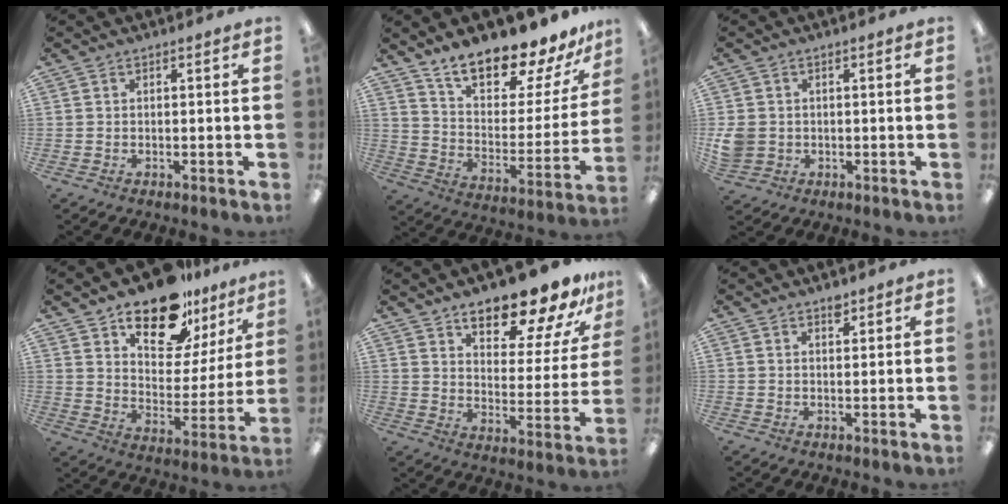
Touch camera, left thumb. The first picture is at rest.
{"total": 17.2, "force": [15.3, 4.7, 6.2], "torque": [-0.104, -0.118, 0.266]}
{"total": 4.4, "force": [-0.1, 4.1, 1.6], "torque": [-0.038, 0.001, -0.001]}
{"total": 16.6, "force": [12.8, 7.5, 7.4], "torque": [-0.124, -0.085, 0.227]}
{"total": 17.5, "force": [14.6, 4.7, 8.4], "torque": [-0.124, -0.104, 0.243]}
{"total": 2.1, "force": [1.7, 0.9, 0.8], "torque": [-0.002, -0.008, 0.028]}